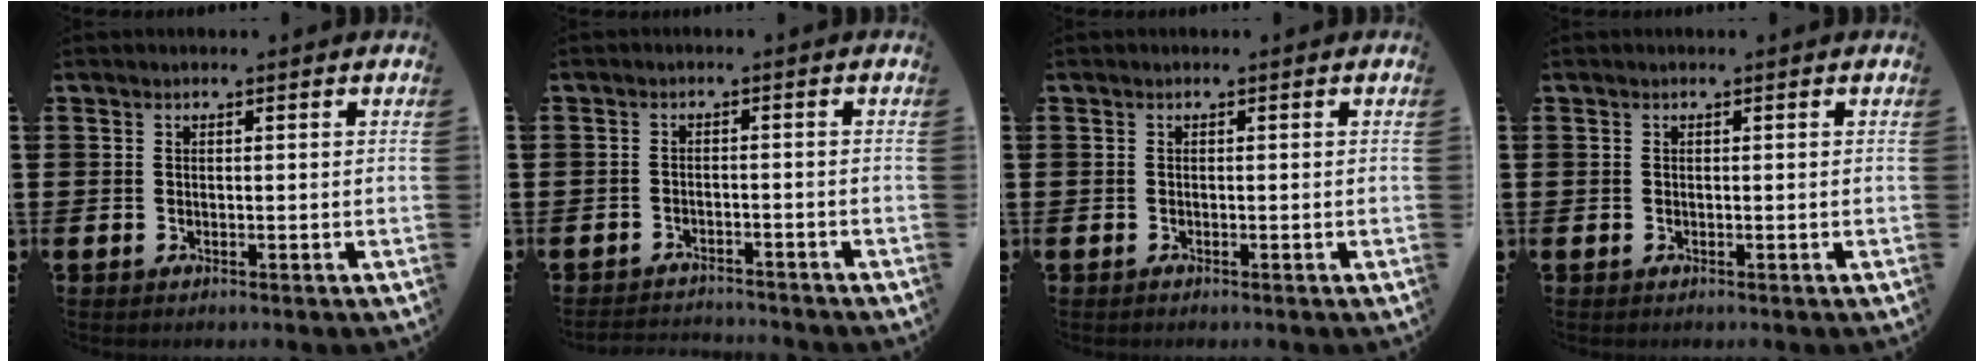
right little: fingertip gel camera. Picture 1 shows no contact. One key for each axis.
{"total": 2.0, "fx": -2.0, "fy": 0.0, "fz": -0.2, "tx": -0.003, "ty": 0.003, "tz": -0.044}
{"total": 0.0}
{"total": 0.0}